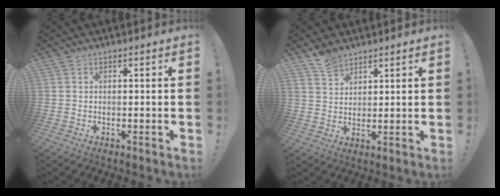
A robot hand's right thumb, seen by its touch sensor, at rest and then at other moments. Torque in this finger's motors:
{"motor_torque": [-0.51, 0.42, 0.08, -0.09, 0.06]}